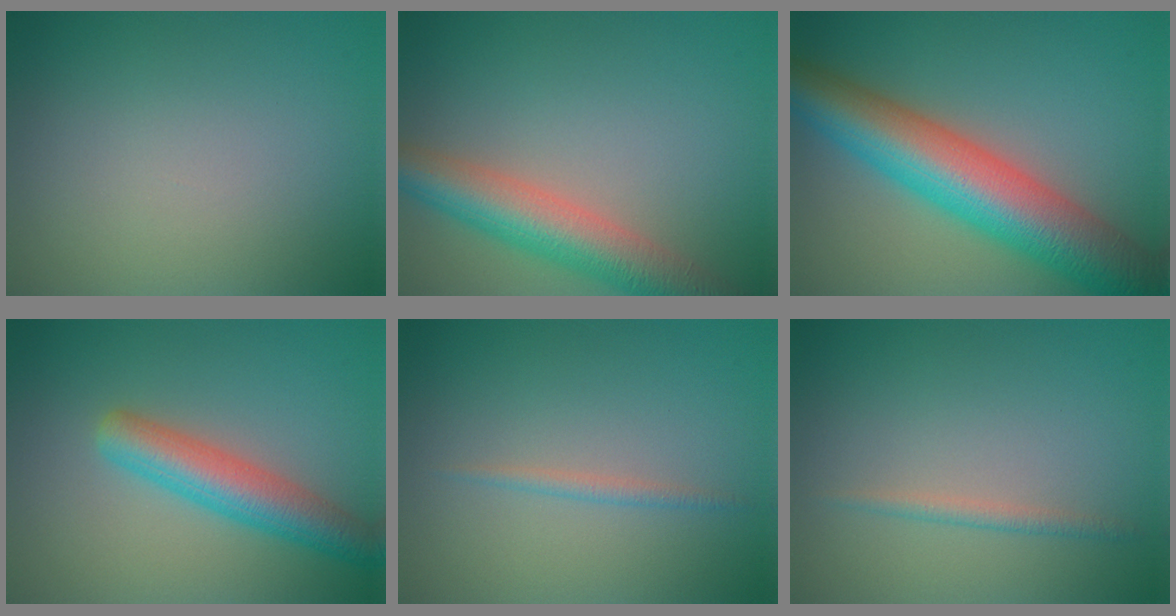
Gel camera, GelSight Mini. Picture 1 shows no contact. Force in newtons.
{"total": 7.0, "press": 7.0, "slide": 0.4}
{"total": 11.2, "press": 11.2, "slide": 0.4}
{"total": 4.7, "press": 4.7, "slide": 0.3}
{"total": 0.7, "press": 0.7, "slide": 0.1}
{"total": 1.2, "press": 1.2, "slide": 0.0}